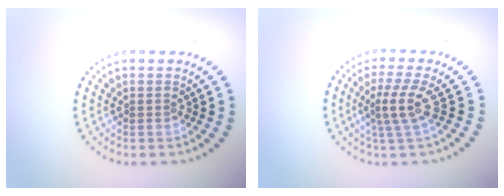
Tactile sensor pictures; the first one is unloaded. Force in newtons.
{"total": 2.8, "press": 2.1, "slide": 1.9}